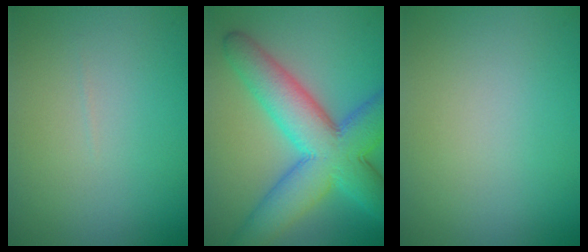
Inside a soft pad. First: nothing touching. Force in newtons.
{"total": 10.8, "press": 10.8, "slide": 0.1}
{"total": 0.0}